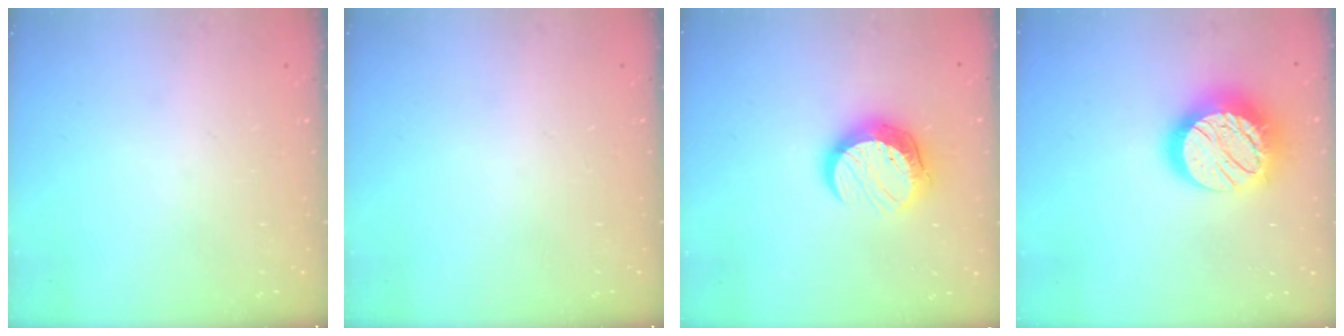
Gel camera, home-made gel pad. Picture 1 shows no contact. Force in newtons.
{"total": 0.0}
{"total": 11.6, "press": 11.6, "slide": 0.9}
{"total": 18.6, "press": 18.6, "slide": 1.2}